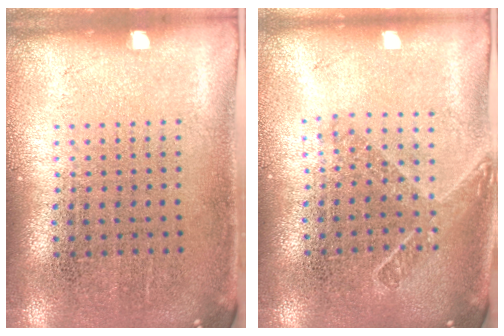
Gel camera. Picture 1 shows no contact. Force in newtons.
{"total": 1.6, "press": 1.2, "slide": 1.0}